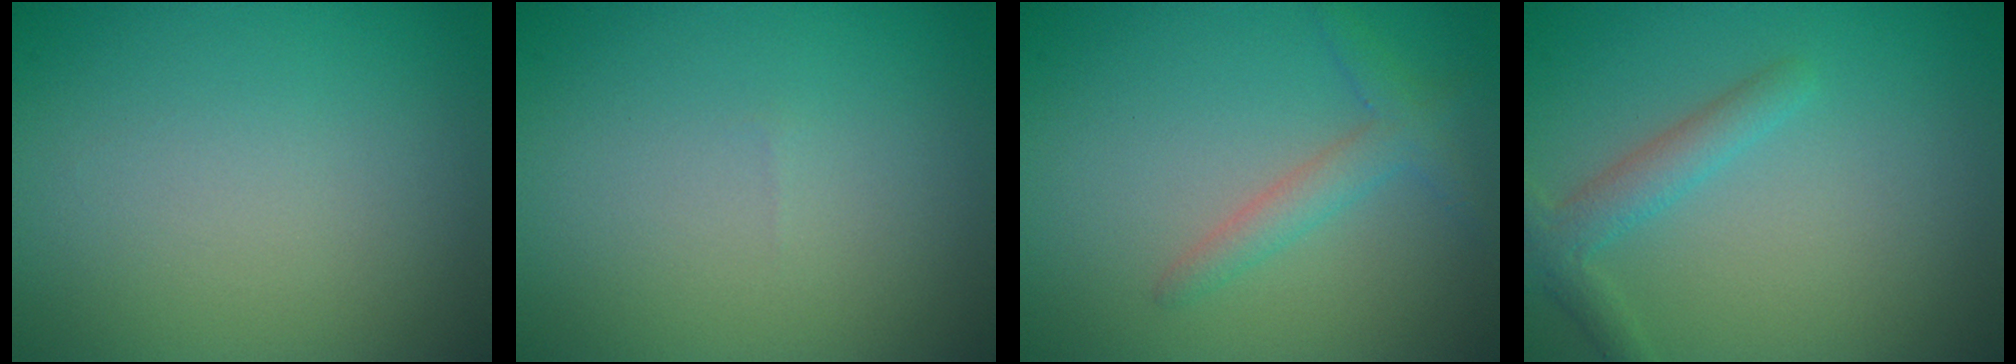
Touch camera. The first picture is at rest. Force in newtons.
{"total": 0.0}
{"total": 2.2, "press": 2.2, "slide": 0.1}
{"total": 2.5, "press": 2.5, "slide": 0.2}